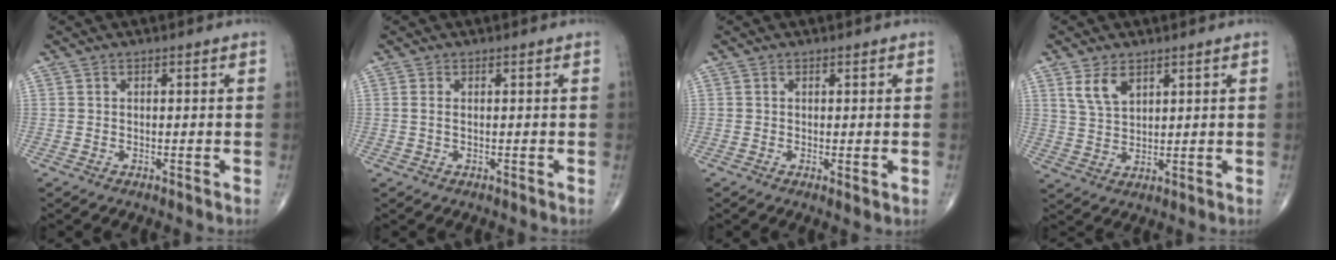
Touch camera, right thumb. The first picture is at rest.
{"total": 1.0, "force": [0.2, 0.4, 0.9], "torque": [-0.026, 0.003, 0.005]}
{"total": 1.4, "force": [-0.2, 0.3, 1.3], "torque": [-0.026, -0.007, -0.002]}
{"total": 5.4, "force": [3.1, 3.0, 3.3], "torque": [-0.054, -0.015, 0.066]}